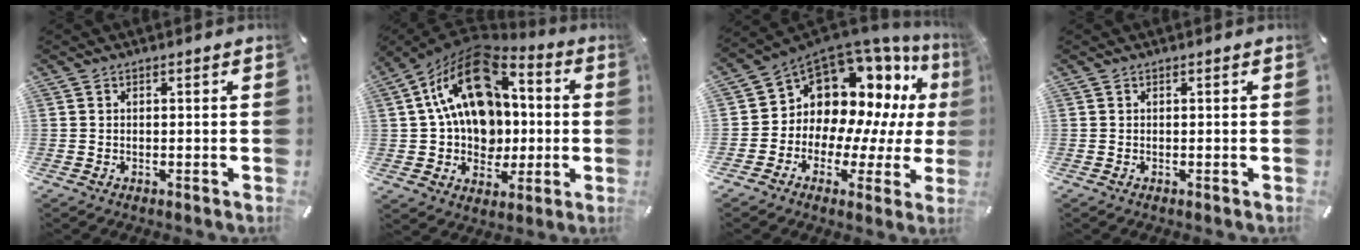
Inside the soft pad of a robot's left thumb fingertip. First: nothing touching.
{"total": 21.2, "force": [4.0, 15.7, 13.6], "torque": [-0.251, -0.022, 0.069]}
{"total": 12.6, "force": [6.4, 9.6, 5.0], "torque": [-0.085, -0.083, 0.123]}
{"total": 0.0}